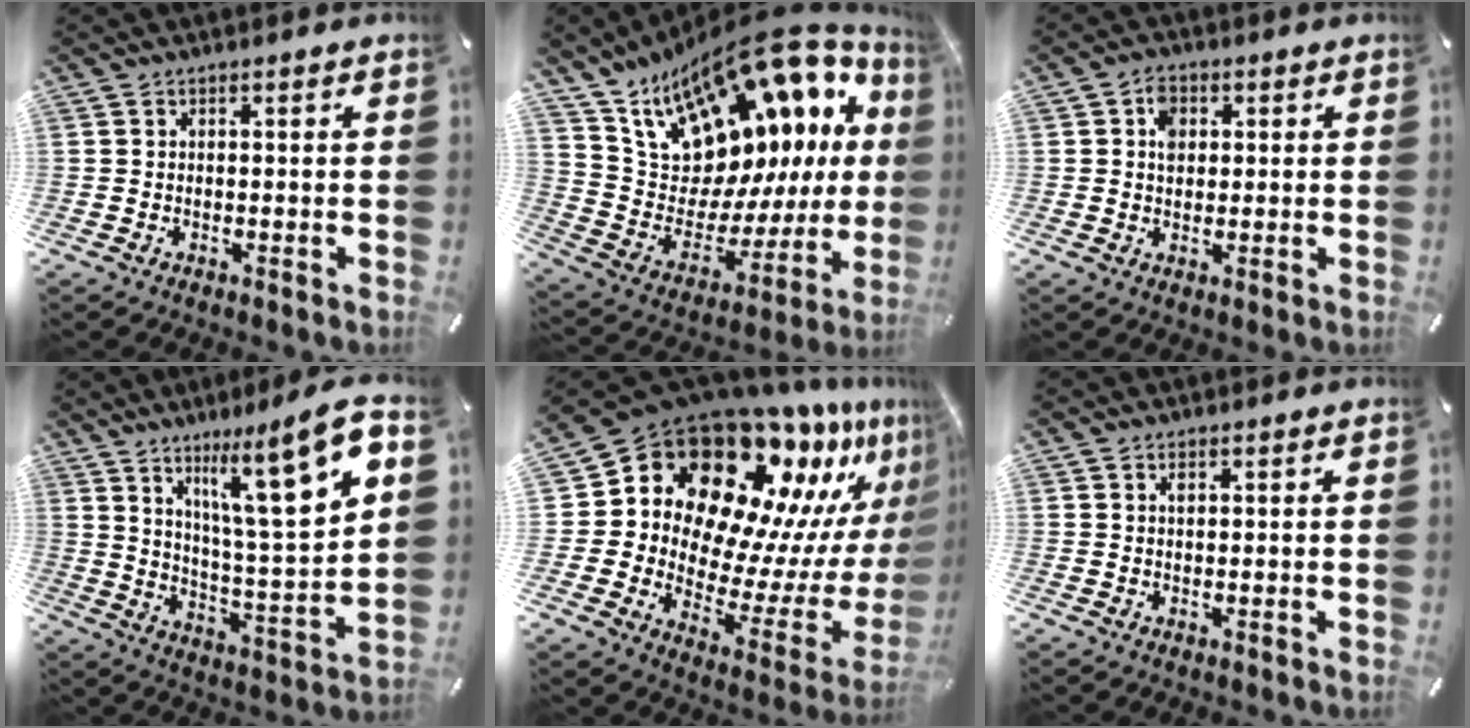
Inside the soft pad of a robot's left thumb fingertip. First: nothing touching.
{"total": 19.3, "force": [14.2, 9.6, 8.8], "torque": [-0.121, -0.138, 0.261]}
{"total": 4.1, "force": [0.9, 3.3, 2.3], "torque": [-0.034, 0.003, 0.010]}
{"total": 17.8, "force": [10.5, 4.1, 13.7], "torque": [-0.215, -0.062, 0.159]}
{"total": 20.7, "force": [12.9, 12.5, 10.3], "torque": [-0.148, -0.151, 0.236]}
{"total": 0.8, "force": [0.4, 0.4, 0.7], "torque": [-0.014, 0.002, 0.007]}